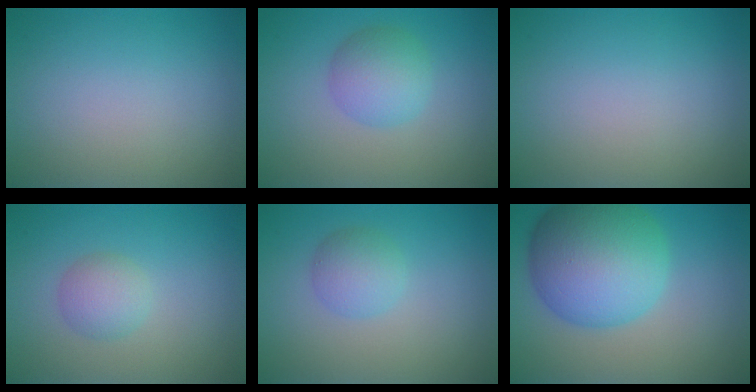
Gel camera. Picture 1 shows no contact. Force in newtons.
{"total": 3.6, "press": 3.6, "slide": 0.1}
{"total": 0.0}
{"total": 2.2, "press": 2.2, "slide": 0.1}
{"total": 2.5, "press": 2.5, "slide": 0.1}
{"total": 10.9, "press": 10.9, "slide": 0.2}